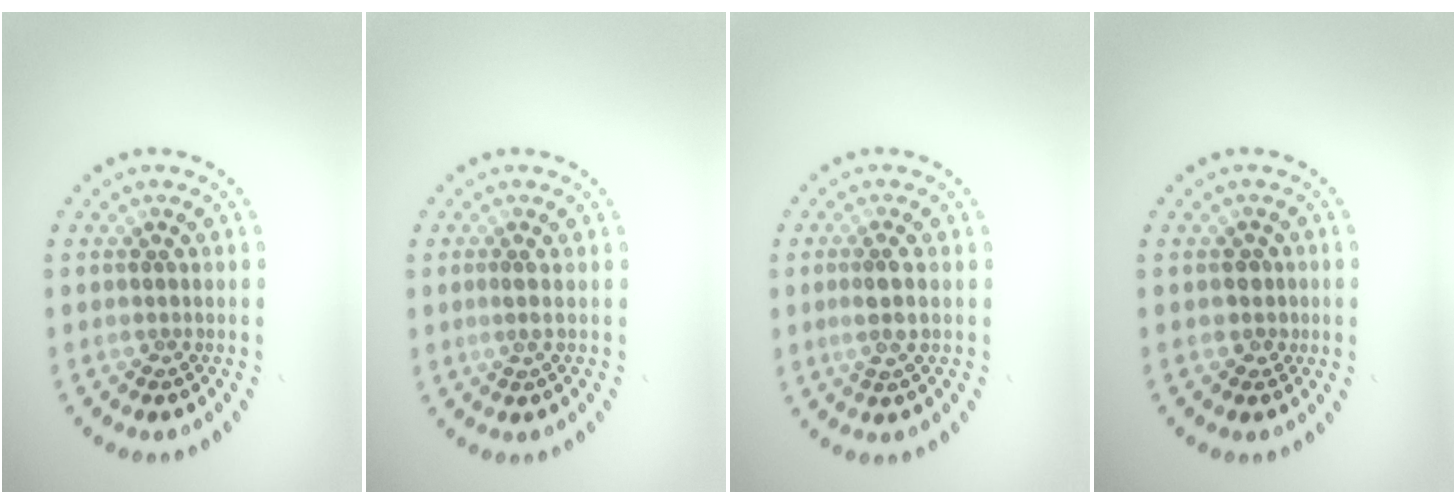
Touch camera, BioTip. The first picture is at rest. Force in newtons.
{"total": 0.5, "press": 0.2, "slide": 0.5}
{"total": 2.2, "press": 1.9, "slide": 1.1}
{"total": 1.3, "press": 1.1, "slide": 0.7}